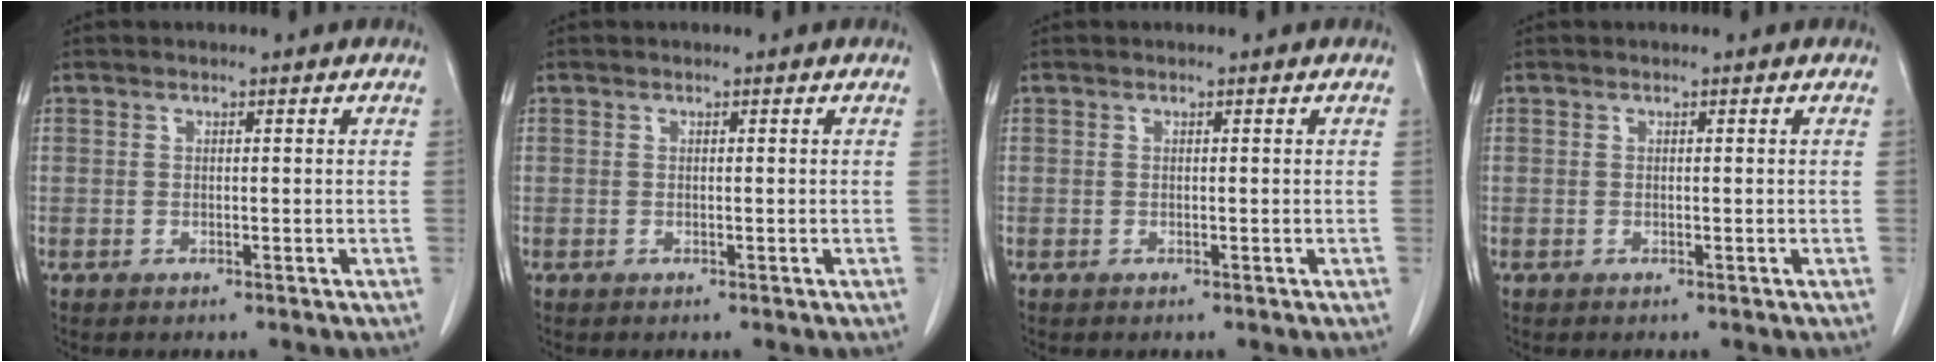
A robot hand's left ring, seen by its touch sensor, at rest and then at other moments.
{"total": 0.0}
{"total": 0.0}
{"total": 0.0}